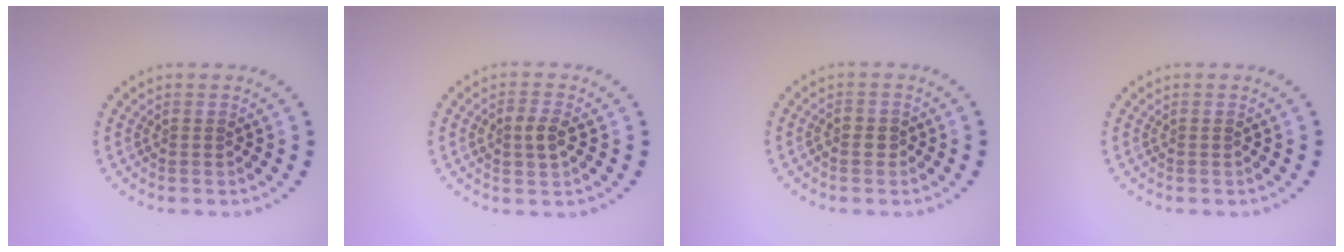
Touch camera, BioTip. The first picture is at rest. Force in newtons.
{"total": 2.0, "press": 2.0, "slide": 0.2}
{"total": 1.0, "press": 0.9, "slide": 0.4}
{"total": 0.0}